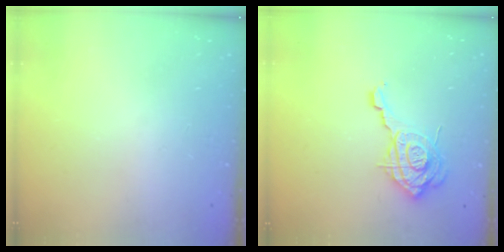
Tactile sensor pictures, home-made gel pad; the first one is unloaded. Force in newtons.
{"total": 15.6, "press": 15.6, "slide": 1.4}